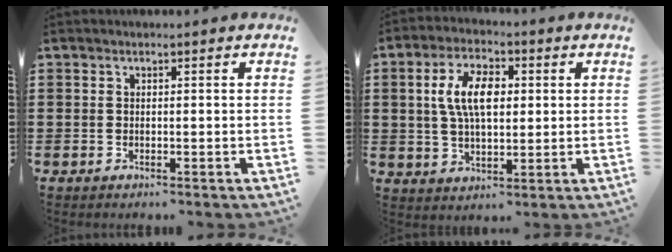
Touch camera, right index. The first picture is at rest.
{"total": 8.0, "force": [1.2, 4.1, 6.7], "torque": [-0.145, 0.012, 0.017]}